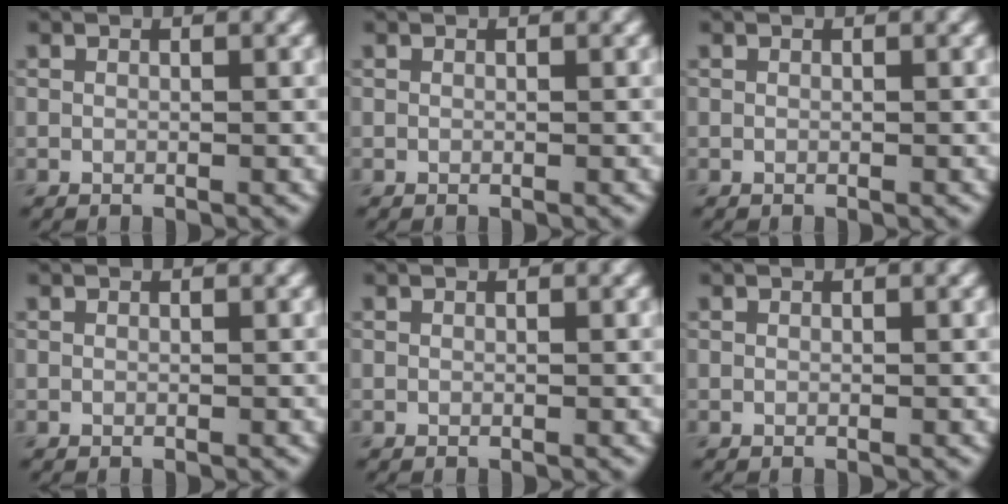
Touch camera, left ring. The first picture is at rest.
{"total": 0.0}
{"total": 0.0}
{"total": 0.0}
{"total": 0.0}
{"total": 0.0}